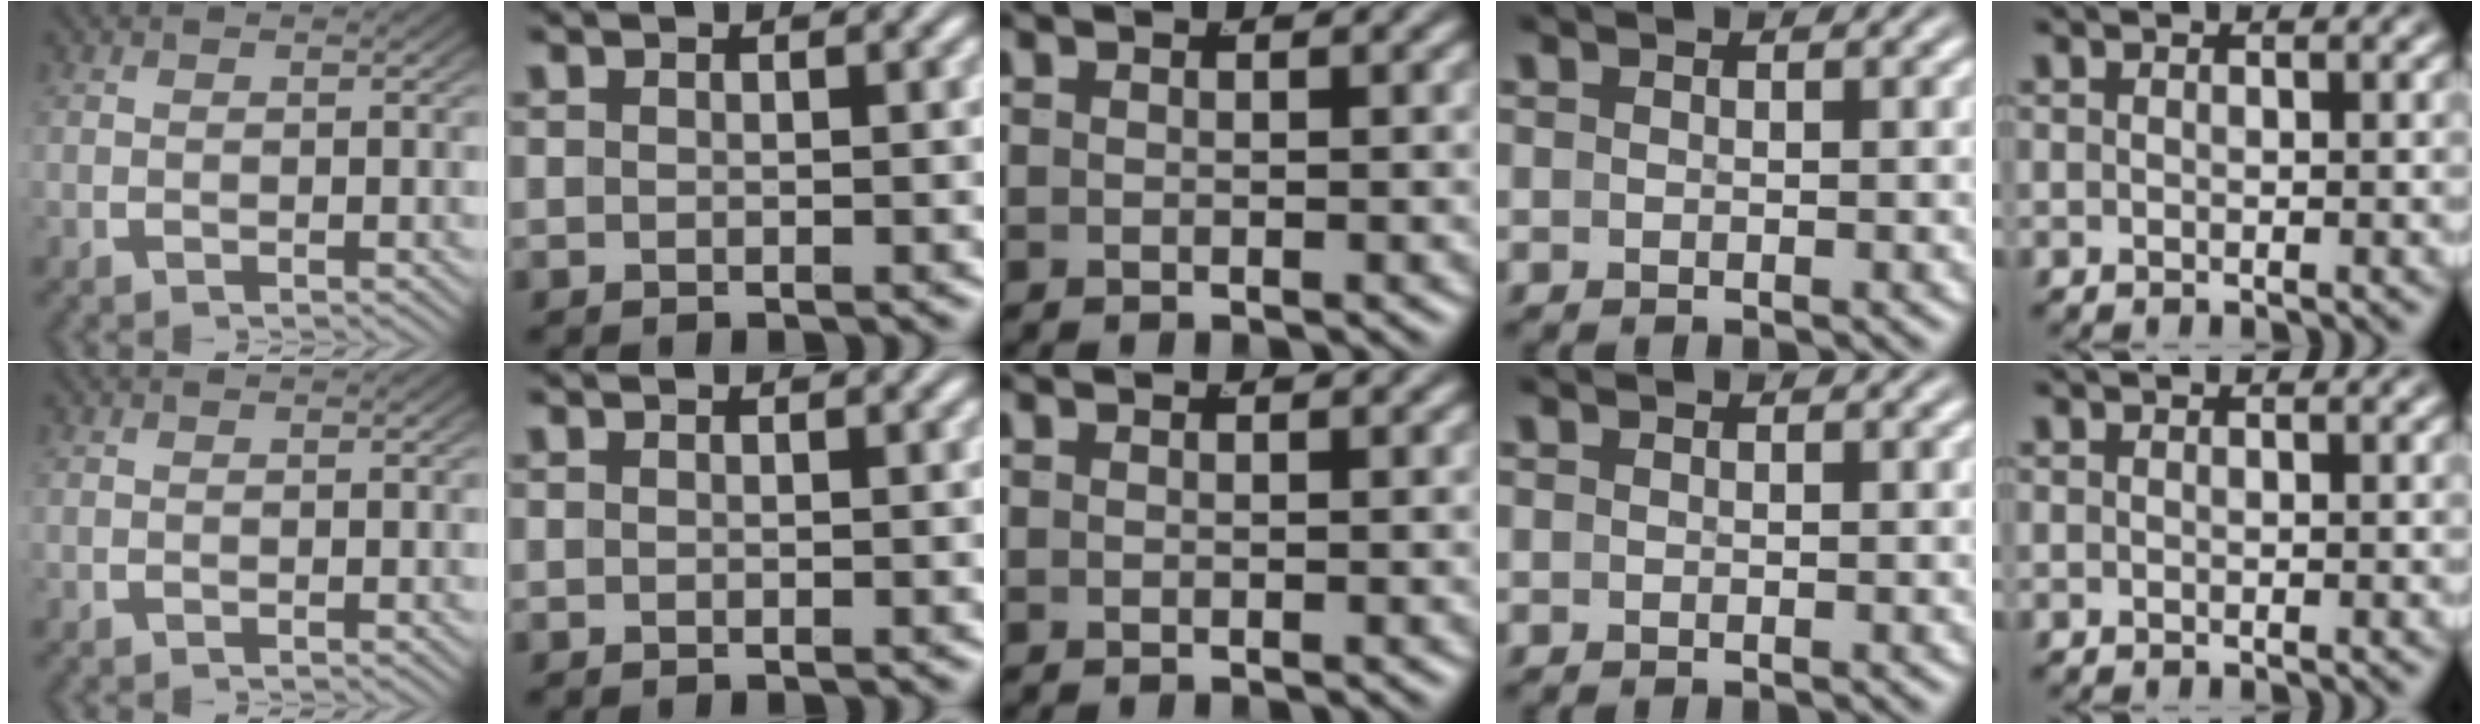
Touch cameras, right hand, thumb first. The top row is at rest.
{}